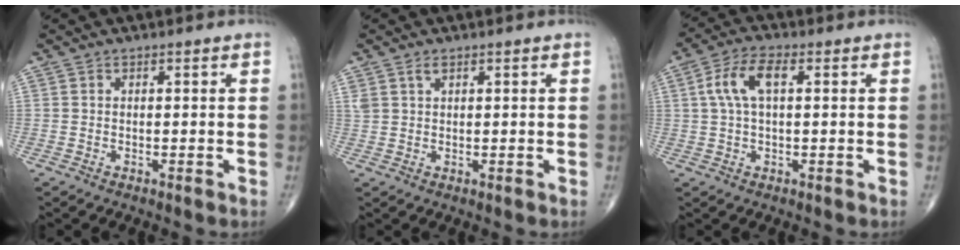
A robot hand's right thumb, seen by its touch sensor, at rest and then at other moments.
{"total": 1.9, "force": [1.2, 0.9, 1.1], "torque": [-0.024, 0.003, 0.029]}
{"total": 7.2, "force": [1.6, 3.2, 6.2], "torque": [-0.136, 0.020, 0.027]}